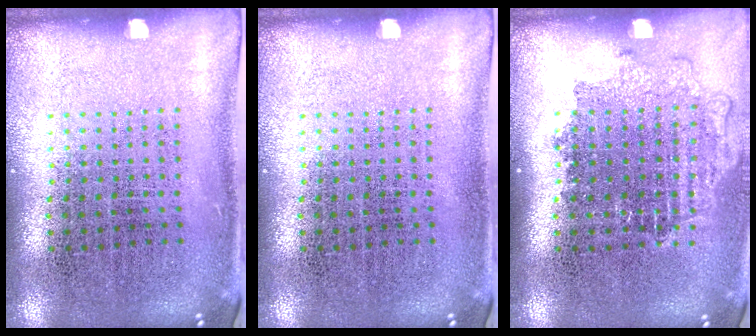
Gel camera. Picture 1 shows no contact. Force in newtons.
{"total": 0.0}
{"total": 1.3, "press": 1.1, "slide": 0.6}